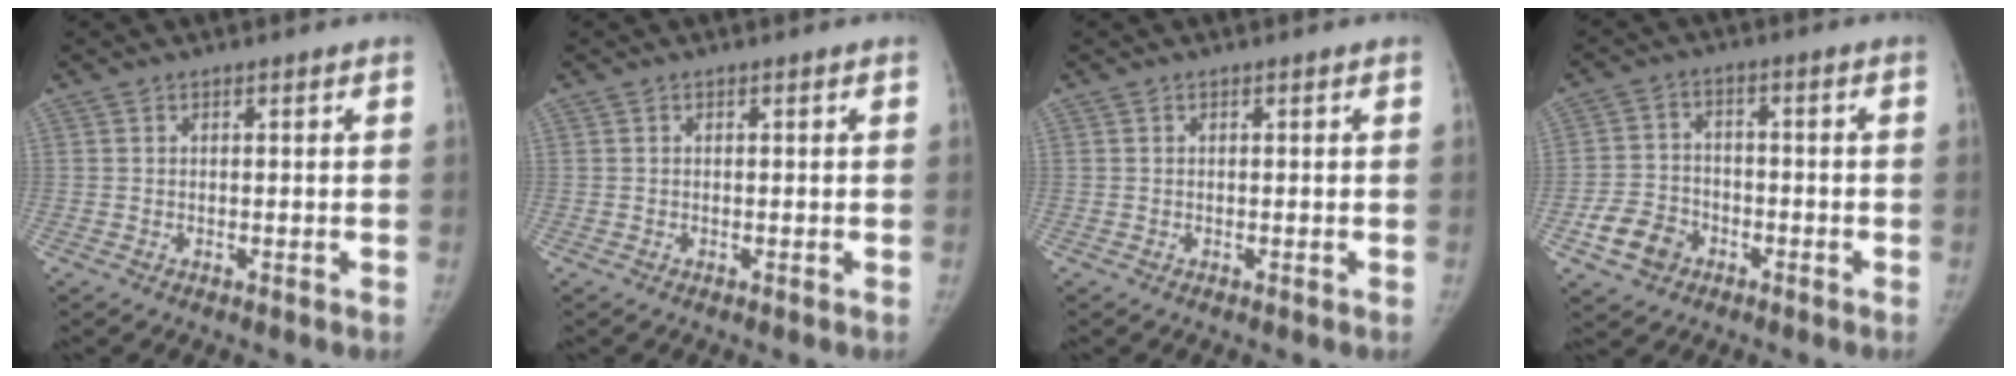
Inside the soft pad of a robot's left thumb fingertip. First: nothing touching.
{"total": 0.0}
{"total": 0.0}
{"total": 7.6, "force": [-3.7, 5.9, 3.0], "torque": [-0.041, 0.024, -0.065]}